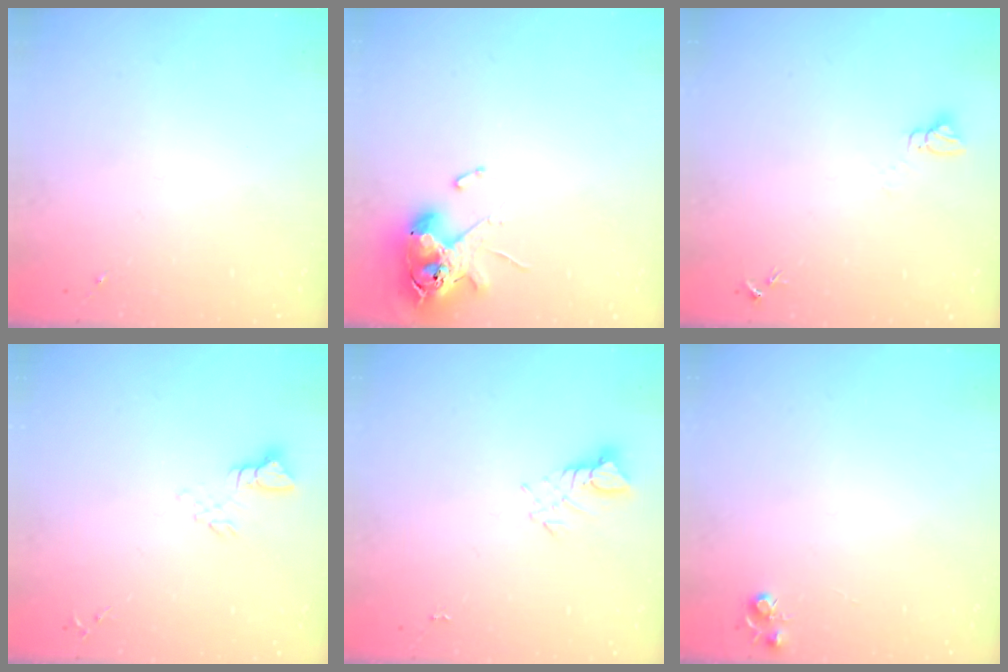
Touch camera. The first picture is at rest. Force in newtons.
{"total": 11.6, "press": 11.4, "slide": 2.0}
{"total": 4.1, "press": 4.1, "slide": 0.3}
{"total": 5.1, "press": 5.1, "slide": 0.4}
{"total": 3.1, "press": 3.1, "slide": 0.1}
{"total": 5.1, "press": 5.0, "slide": 0.5}